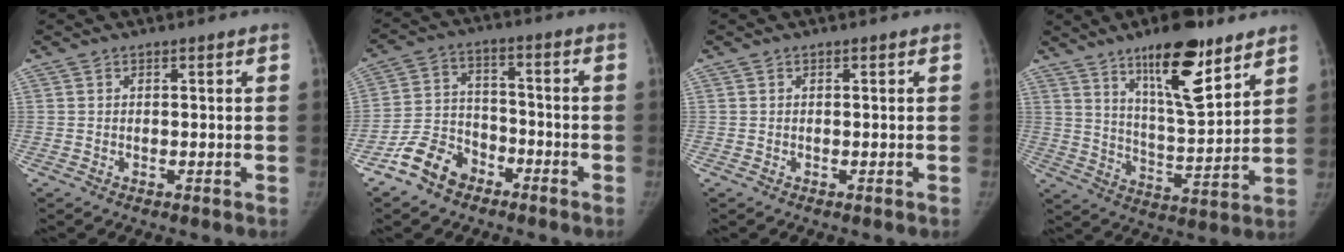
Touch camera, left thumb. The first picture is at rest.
{"total": 9.0, "force": [-6.2, 5.8, 3.2], "torque": [-0.048, 0.042, -0.122]}
{"total": 0.0}
{"total": 16.3, "force": [10.3, 4.7, 11.7], "torque": [-0.161, -0.067, 0.175]}